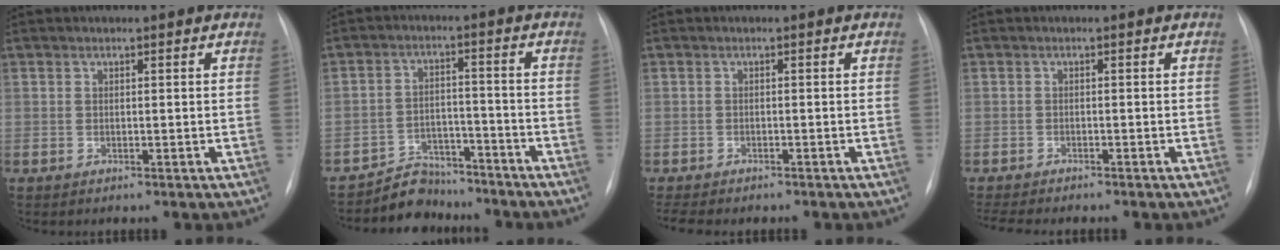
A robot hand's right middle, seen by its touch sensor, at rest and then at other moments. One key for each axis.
{"total": 6.5, "fx": -5.9, "fy": 2.7, "fz": -0.4, "tx": 0.012, "ty": 0.024, "tz": -0.096}
{"total": 6.0, "fx": -5.0, "fy": 1.7, "fz": 2.8, "tx": -0.042, "ty": -0.004, "tz": -0.066}
{"total": 6.7, "fx": -5.8, "fy": 1.1, "fz": 3.2, "tx": -0.046, "ty": -0.005, "tz": -0.084}